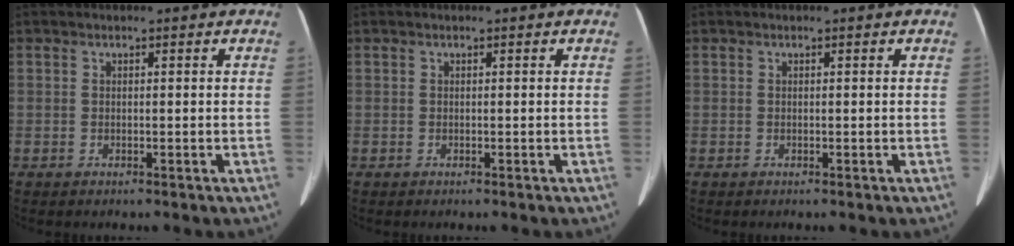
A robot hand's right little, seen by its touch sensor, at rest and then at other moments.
{"total": 0.0}
{"total": 0.0}